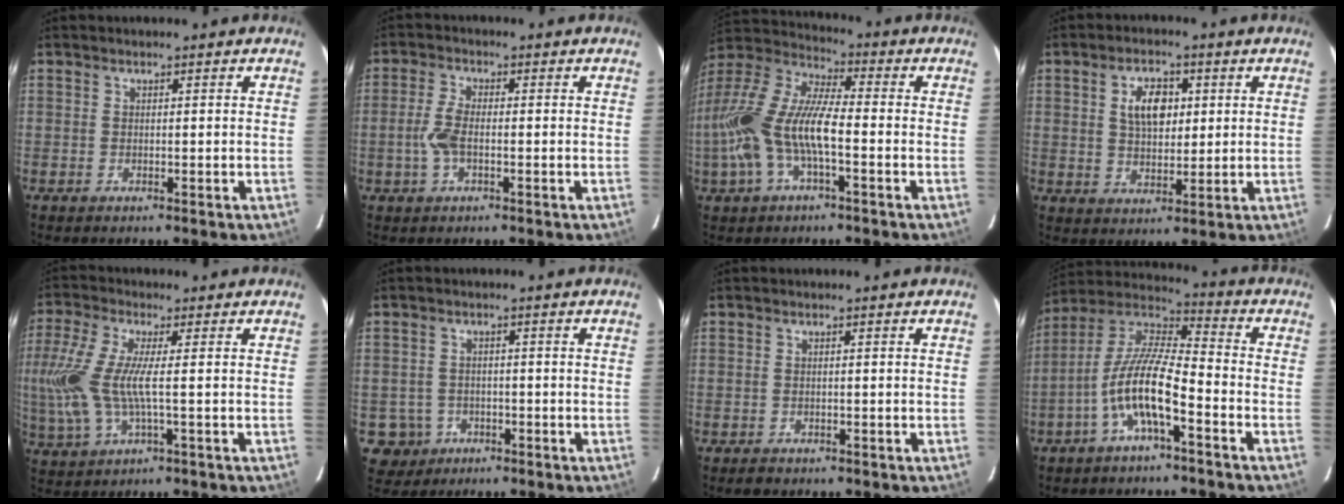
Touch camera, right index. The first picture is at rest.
{"total": 6.6, "force": [-1.5, 2.6, 5.9], "torque": [-0.133, 0.006, -0.031]}
{"total": 17.5, "force": [-4.1, 6.3, 15.8], "torque": [-0.322, -0.001, -0.084]}
{"total": 7.0, "force": [1.9, 4.2, 5.3], "torque": [-0.091, 0.013, 0.038]}
{"total": 11.3, "force": [-0.6, 2.6, 11.0], "torque": [-0.238, -0.005, -0.007]}
{"total": 5.1, "force": [-1.7, 4.8, 0.2], "torque": [-0.013, 0.018, -0.021]}
{"total": 1.4, "force": [-0.9, 1.1, 0.3], "torque": [-0.007, 0.002, -0.011]}
{"total": 12.2, "force": [-5.4, 2.7, 10.6], "torque": [-0.216, 0.005, -0.107]}